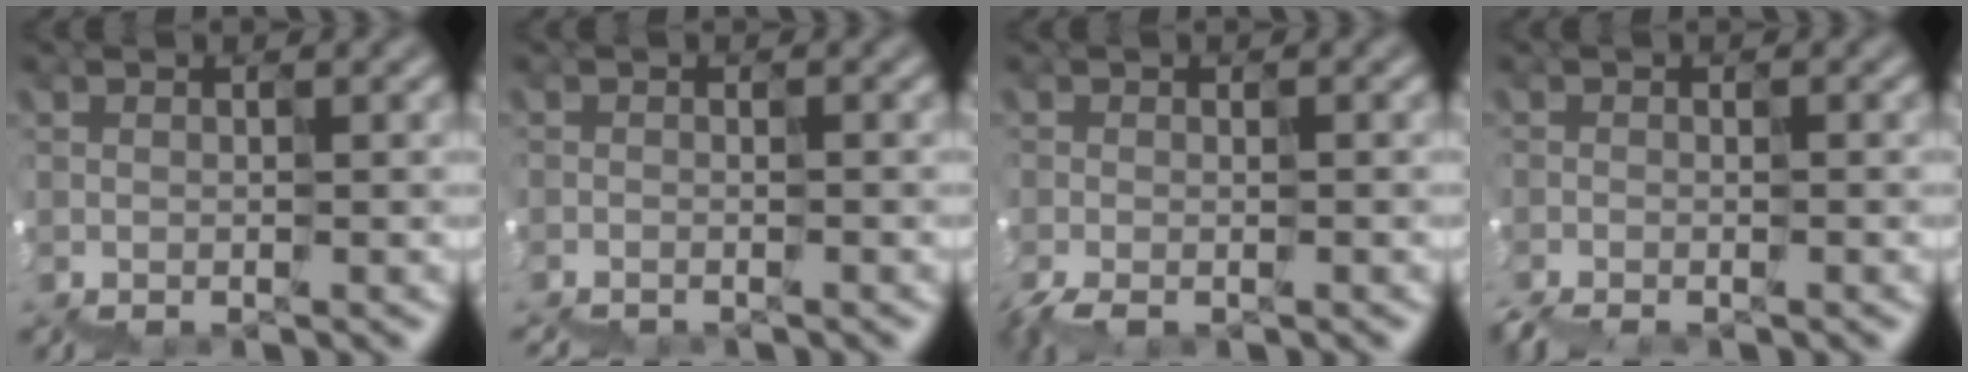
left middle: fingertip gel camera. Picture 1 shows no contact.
{"total": 1.1, "force": [-1.0, 0.0, -0.4], "torque": [0.012, -0.007, -0.007]}
{"total": 1.1, "force": [-1.1, -0.2, -0.1], "torque": [-0.021, -0.013, -0.020]}
{"total": 1.9, "force": [-1.7, 0.3, 0.6], "torque": [-0.006, -0.014, -0.023]}